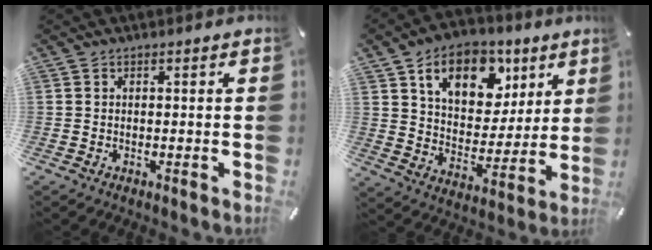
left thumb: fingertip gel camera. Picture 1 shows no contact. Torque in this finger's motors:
{"motor_torque": [2.69, 2.31, 1.43, -1.34, 0.17]}